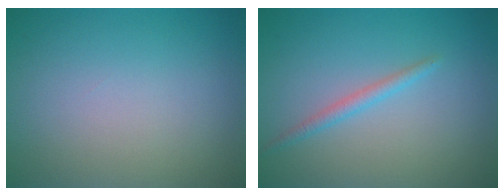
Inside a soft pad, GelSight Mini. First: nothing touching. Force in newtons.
{"total": 1.4, "press": 1.4, "slide": 0.1}